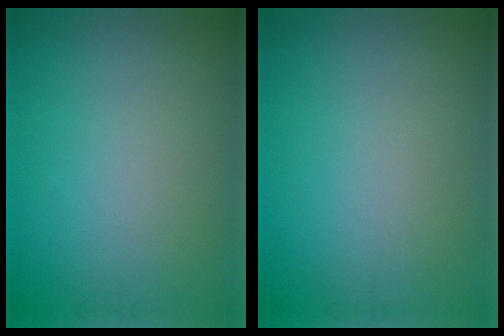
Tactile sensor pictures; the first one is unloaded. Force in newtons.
{"total": 0.0}